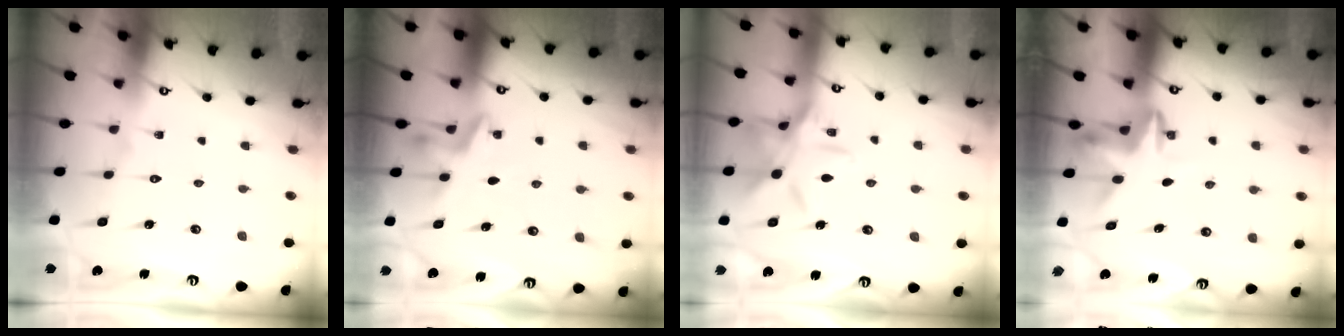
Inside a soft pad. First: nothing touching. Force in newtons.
{"total": 4.3, "press": 4.1, "slide": 1.3}
{"total": 12.3, "press": 12.2, "slide": 0.8}
{"total": 4.0, "press": 4.0, "slide": 0.2}